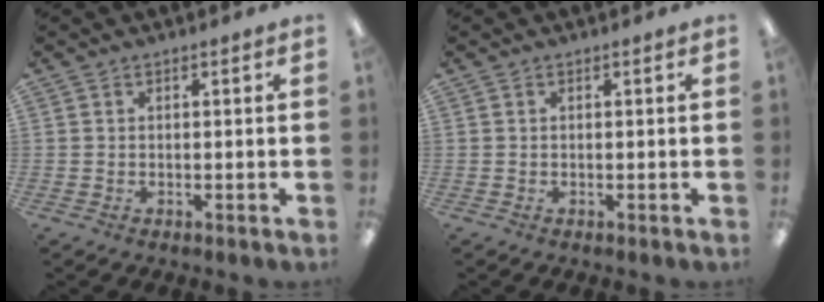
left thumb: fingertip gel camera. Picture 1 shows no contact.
{"total": 0.0}